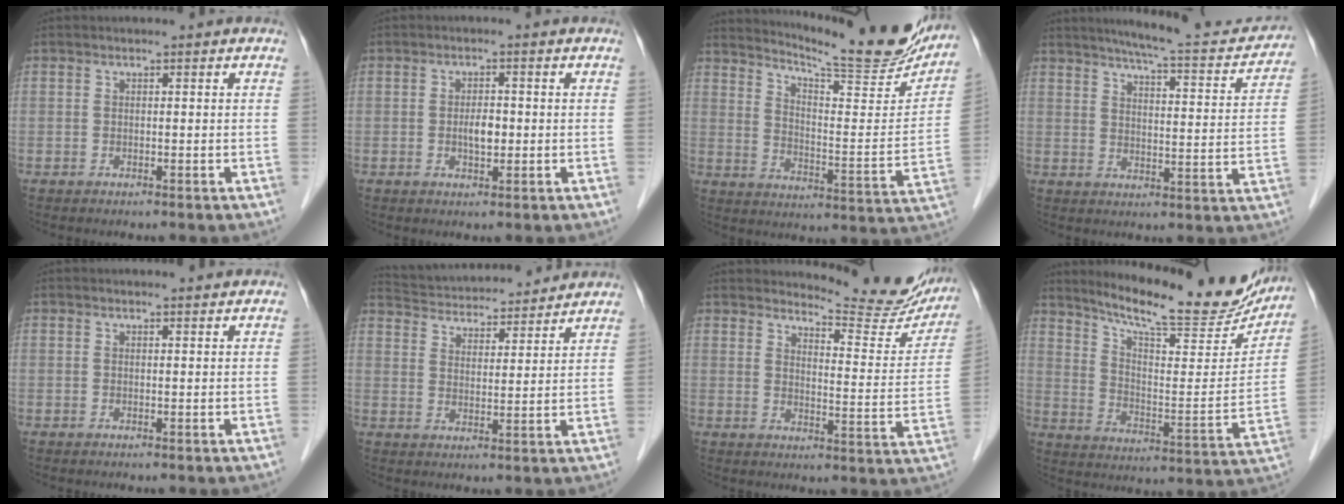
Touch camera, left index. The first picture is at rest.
{"total": 2.7, "force": [-0.5, 1.1, 2.3], "torque": [-0.042, -0.002, -0.007]}
{"total": 20.7, "force": [19.0, 1.4, 7.9], "torque": [-0.122, -0.069, 0.251]}
{"total": 15.7, "force": [14.3, 2.0, 6.2], "torque": [-0.083, -0.018, 0.178]}
{"total": 0.7, "force": [0.7, -0.1, 0.0], "torque": [-0.007, -0.005, 0.009]}
{"total": 15.4, "force": [14.6, 2.8, 4.1], "torque": [-0.072, 0.028, 0.222]}
{"total": 13.9, "force": [13.4, 1.8, 2.8], "torque": [-0.030, -0.070, 0.149]}
{"total": 21.2, "force": [19.0, 3.3, 8.8], "torque": [-0.132, -0.043, 0.263]}